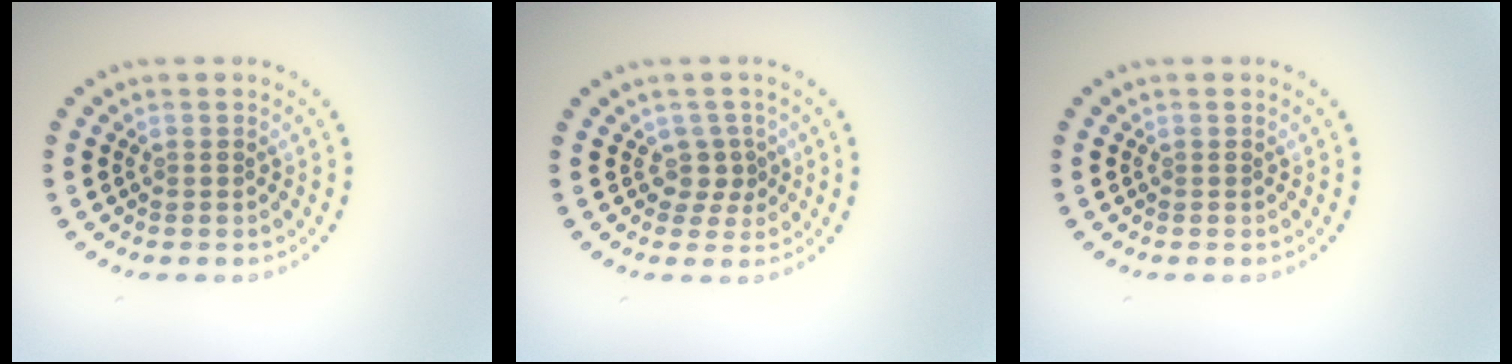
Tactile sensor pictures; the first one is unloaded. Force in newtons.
{"total": 1.9, "press": 1.3, "slide": 1.4}
{"total": 0.0}